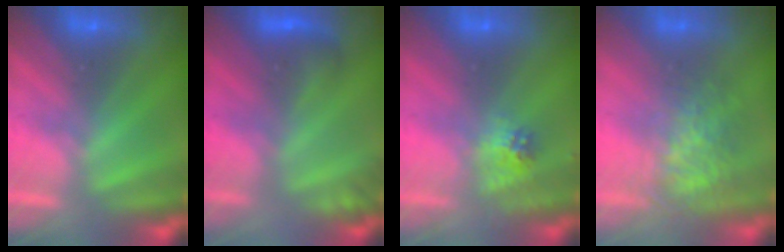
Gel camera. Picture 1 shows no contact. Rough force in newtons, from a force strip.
{"total": 2.9}
{"total": 2.2}
{"total": 3.8}